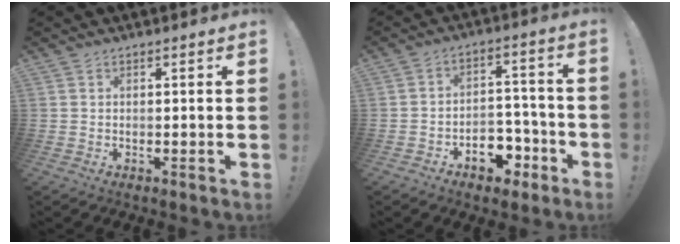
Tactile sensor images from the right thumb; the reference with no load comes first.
{"total": 9.3, "force": [-5.1, 6.7, 4.0], "torque": [-0.039, 0.051, -0.079]}